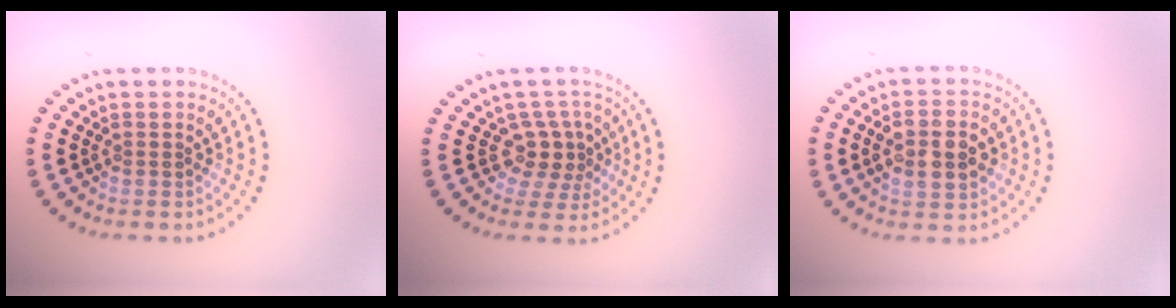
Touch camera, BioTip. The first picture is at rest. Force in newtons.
{"total": 2.9, "press": 2.2, "slide": 1.9}
{"total": 4.3, "press": 4.3, "slide": 0.4}